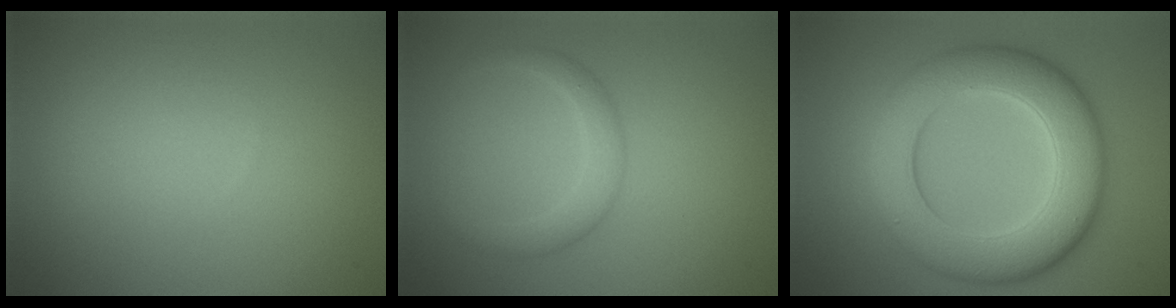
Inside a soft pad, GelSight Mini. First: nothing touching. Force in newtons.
{"total": 2.2, "press": 2.2, "slide": 0.1}
{"total": 9.8, "press": 9.8, "slide": 0.7}